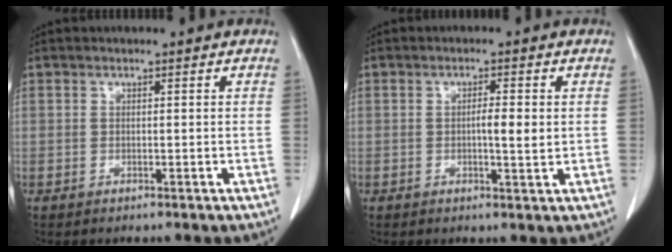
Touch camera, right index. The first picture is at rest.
{"total": 3.1, "force": [0.1, 0.3, 3.1], "torque": [-0.051, -0.002, 0.002]}